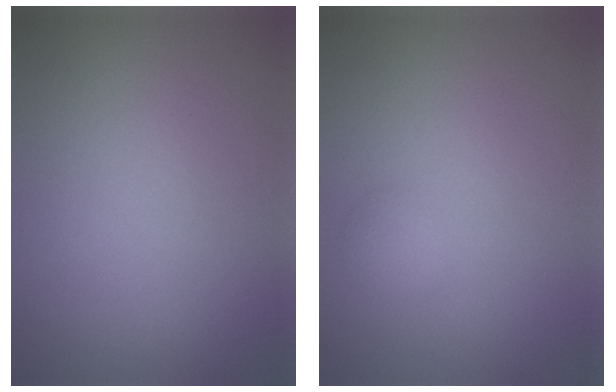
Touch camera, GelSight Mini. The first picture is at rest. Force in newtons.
{"total": 1.1, "press": 1.1, "slide": 0.1}